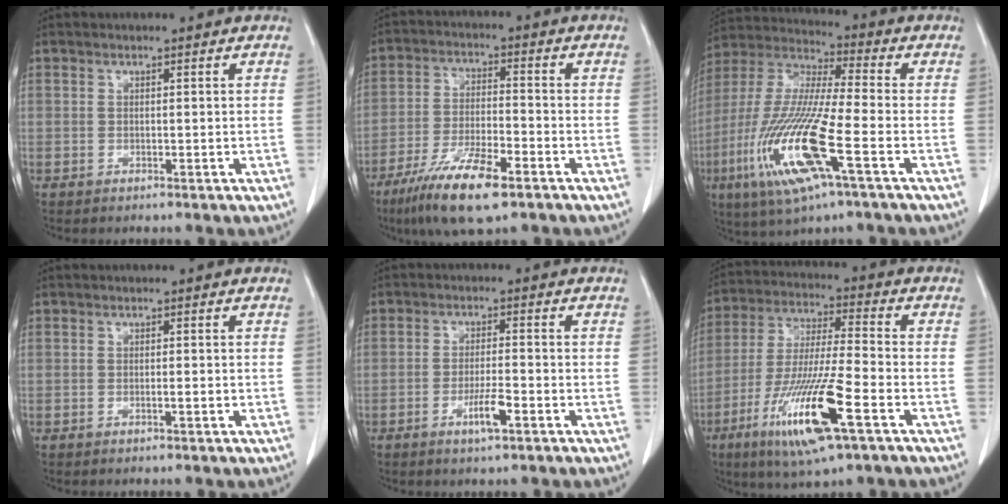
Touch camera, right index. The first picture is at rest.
{"total": 11.4, "force": [-7.1, 2.3, 8.6], "torque": [-0.167, -0.021, -0.124]}
{"total": 17.7, "force": [-6.2, 1.7, 16.5], "torque": [-0.355, -0.023, -0.120]}
{"total": 0.8, "force": [-0.3, 0.1, 0.8], "torque": [-0.014, 0.000, -0.004]}
{"total": 4.3, "force": [-2.0, 0.4, 3.7], "torque": [-0.070, -0.003, -0.038]}
{"total": 16.1, "force": [-7.2, 1.2, 14.4], "torque": [-0.292, -0.030, -0.130]}